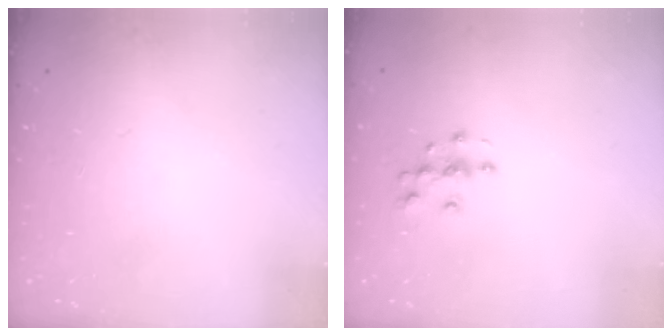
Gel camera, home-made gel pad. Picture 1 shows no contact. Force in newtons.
{"total": 3.9, "press": 3.9, "slide": 0.3}